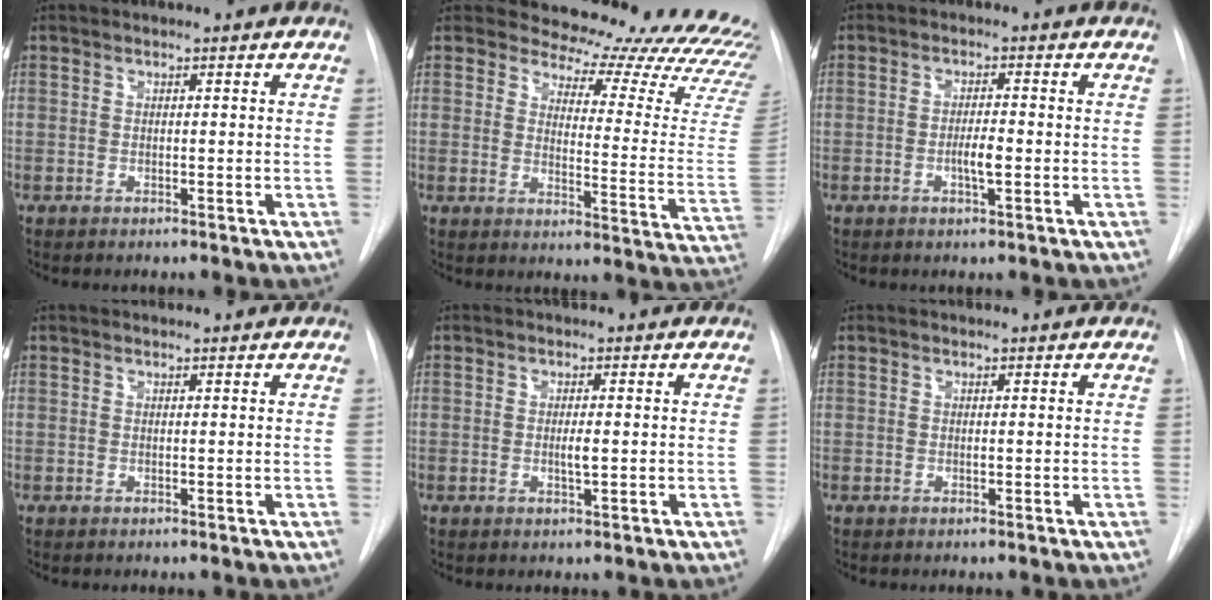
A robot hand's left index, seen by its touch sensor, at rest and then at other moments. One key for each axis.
{"total": 22.6, "fx": 21.6, "fy": 4.4, "fz": 4.9, "tx": -0.042, "ty": -0.147, "tz": 0.220}
{"total": 3.0, "fx": -1.6, "fy": 0.3, "fz": 2.5, "tx": -0.045, "ty": -0.006, "tz": -0.025}
{"total": 0.0}
{"total": 1.7, "fx": -1.0, "fy": 0.1, "fz": 1.4, "tx": -0.027, "ty": -0.008, "tz": -0.014}
{"total": 0.8, "fx": -0.8, "fy": -0.1, "fz": 0.0, "tx": -0.003, "ty": -0.006, "tz": -0.012}